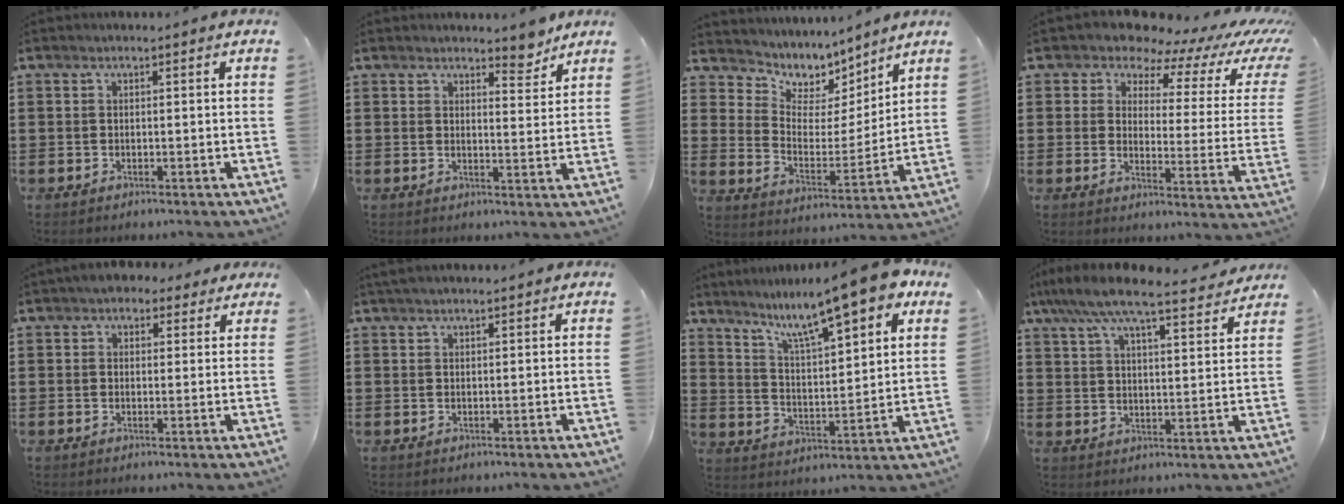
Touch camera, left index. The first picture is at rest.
{"total": 4.6, "force": [4.1, 1.3, 1.5], "torque": [-0.023, -0.014, 0.072]}
{"total": 6.3, "force": [5.6, 2.9, 0.0], "torque": [-0.045, -0.048, 0.099]}
{"total": 7.7, "force": [6.5, 2.8, 3.0], "torque": [-0.063, -0.051, 0.107]}
{"total": 2.7, "force": [1.6, 1.9, 1.1], "torque": [-0.022, 0.008, 0.026]}
{"total": 1.1, "force": [1.0, 0.1, 0.5], "torque": [-0.011, 0.002, 0.019]}
{"total": 11.5, "force": [8.9, 1.6, 7.1], "torque": [-0.144, -0.046, 0.144]}
{"total": 7.8, "force": [6.9, 0.8, 3.6], "torque": [-0.097, -0.032, 0.119]}